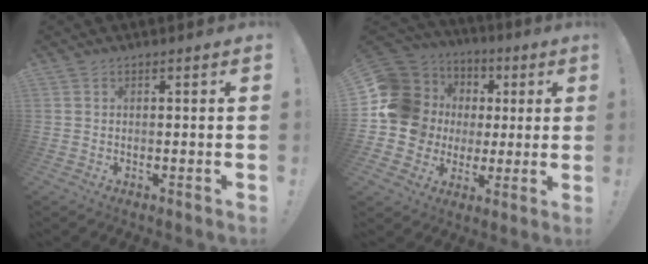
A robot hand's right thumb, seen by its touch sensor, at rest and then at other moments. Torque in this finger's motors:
{"motor_torque": [0.78, 0.68, 0.46, 0.04, 0.02]}